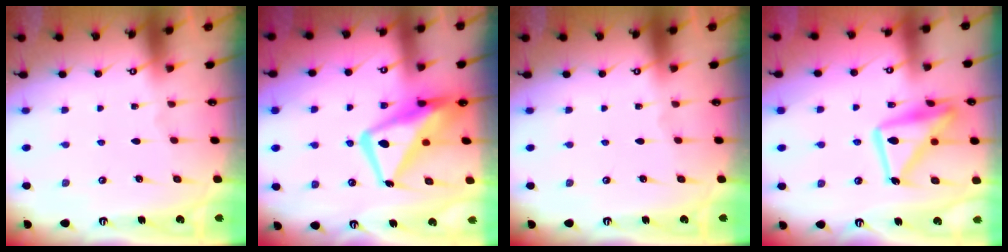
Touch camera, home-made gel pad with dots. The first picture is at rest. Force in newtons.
{"total": 15.2, "press": 15.1, "slide": 1.9}
{"total": 0.0}
{"total": 16.2, "press": 16.2, "slide": 1.2}